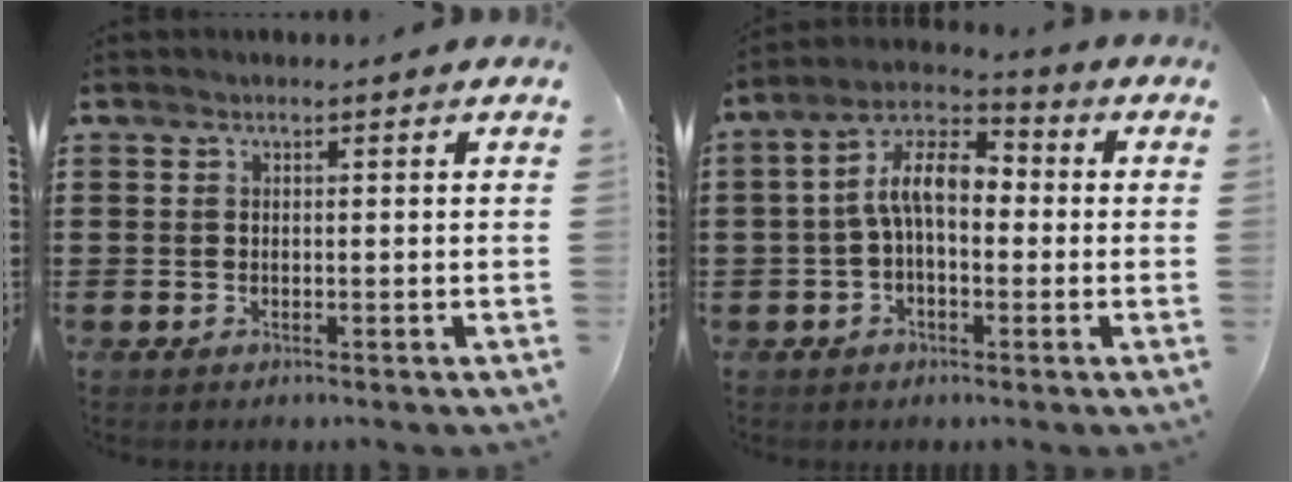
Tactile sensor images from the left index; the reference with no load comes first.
{"total": 8.8, "force": [0.6, 4.4, 7.6], "torque": [-0.171, 0.001, 0.002]}